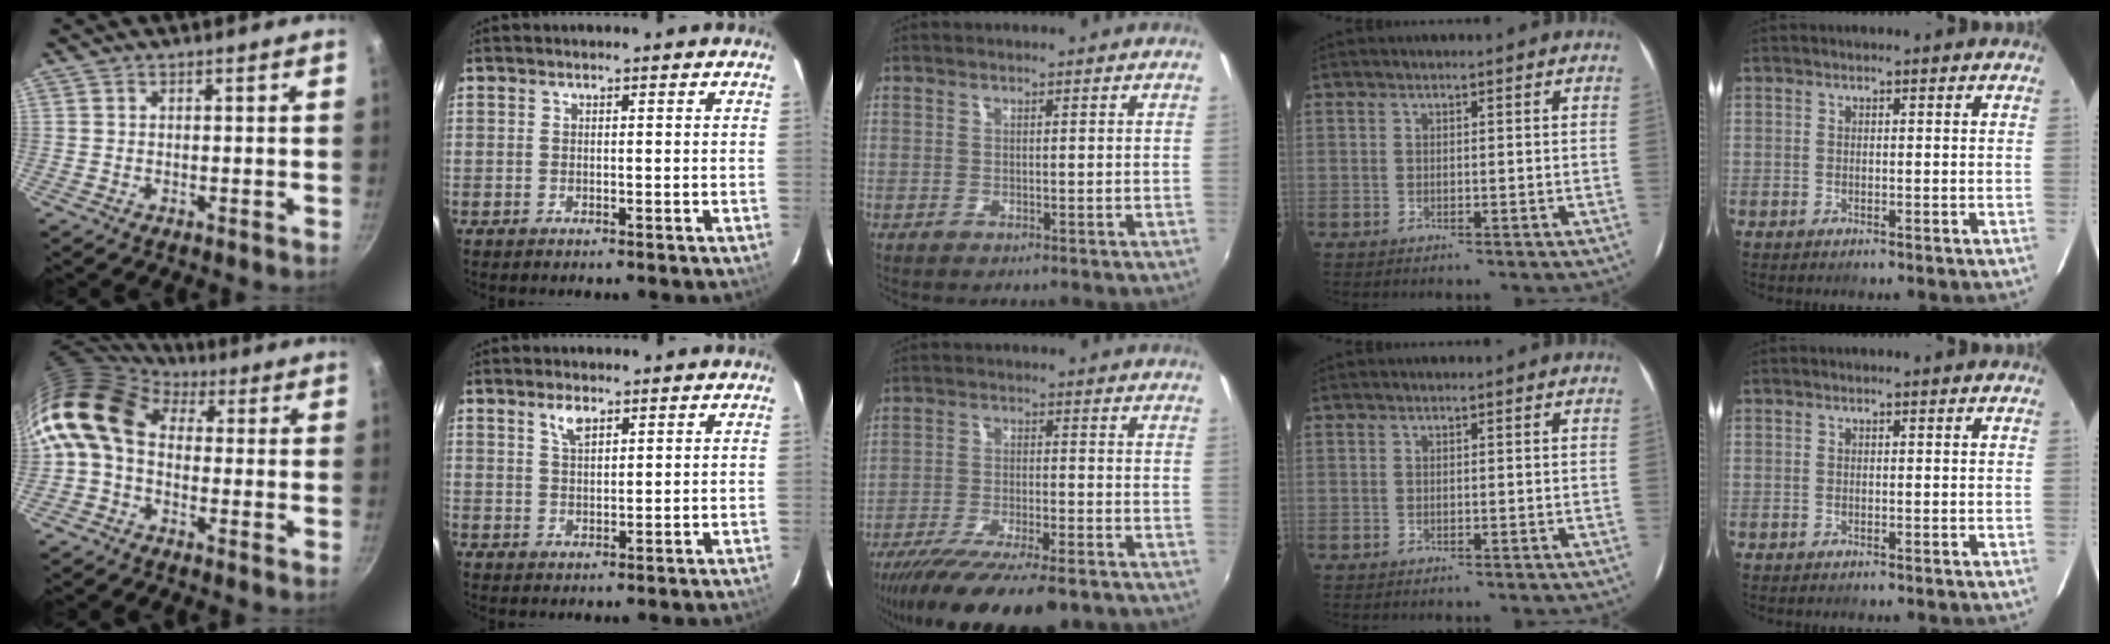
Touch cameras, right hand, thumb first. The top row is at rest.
{"thumb": {"total": 12.8, "force": [1.3, 9.2, 8.9], "torque": [-0.169, 0.024, 0.001]}, "index": {"total": 3.4, "force": [2.1, 1.5, 2.3], "torque": [-0.042, 0.005, 0.040]}, "middle": {"total": 17.7, "force": [-13.7, 4.0, 10.5], "torque": [-0.203, -0.052, -0.217]}}